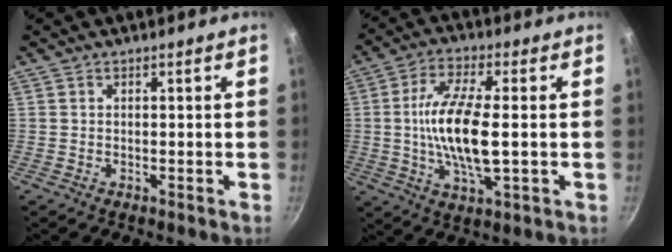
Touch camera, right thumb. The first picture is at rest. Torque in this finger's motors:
{"motor_torque": [-0.60, 1.44, 1.45, 0.11, 0.20]}